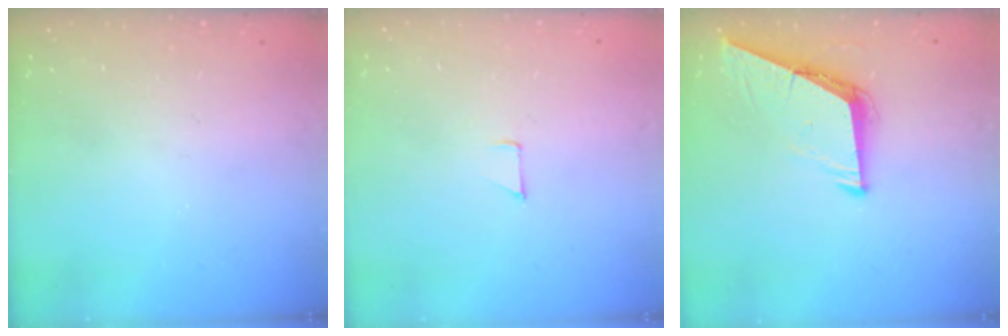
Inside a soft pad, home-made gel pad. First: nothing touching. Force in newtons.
{"total": 3.4, "press": 3.4, "slide": 0.3}
{"total": 8.6, "press": 8.5, "slide": 0.8}